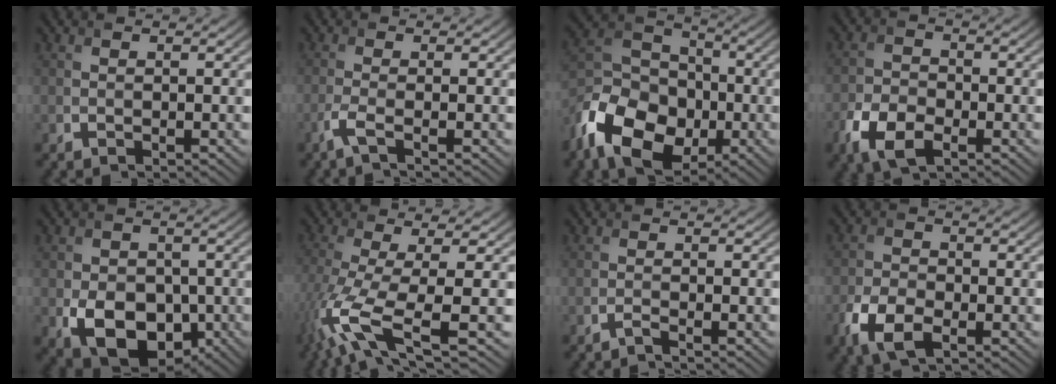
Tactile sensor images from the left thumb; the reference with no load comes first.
{"total": 2.6, "force": [-1.4, 0.3, 2.1], "torque": [-0.045, 0.002, -0.043]}
{"total": 14.3, "force": [-6.5, 9.6, 8.4], "torque": [-0.198, -0.030, -0.142]}
{"total": 6.6, "force": [-3.5, 3.8, 4.1], "torque": [-0.092, -0.010, -0.074]}
{"total": 8.9, "force": [-2.8, 6.3, 5.7], "torque": [-0.105, -0.028, -0.045]}
{"total": 9.8, "force": [-3.6, 2.3, 8.9], "torque": [-0.180, -0.008, -0.074]}
{"total": 1.1, "force": [-0.9, 0.0, 0.7], "torque": [-0.009, -0.001, -0.025]}
{"total": 6.0, "force": [-3.0, 3.3, 4.0], "torque": [-0.091, -0.011, -0.067]}